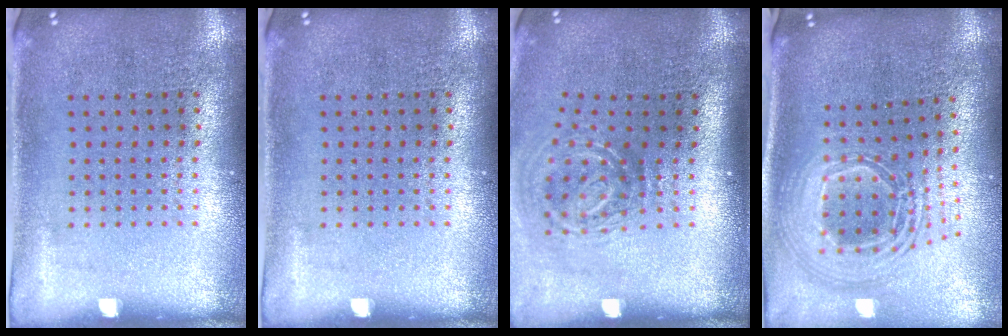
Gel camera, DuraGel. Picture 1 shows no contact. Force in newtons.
{"total": 0.0}
{"total": 2.0, "press": 1.2, "slide": 1.6}
{"total": 2.6, "press": 1.9, "slide": 1.8}